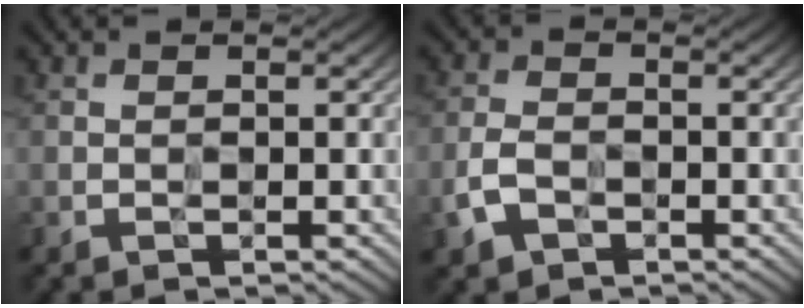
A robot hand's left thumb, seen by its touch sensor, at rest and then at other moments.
{"total": 4.4, "force": [-2.5, 2.7, 2.2], "torque": [-0.048, -0.009, -0.053]}